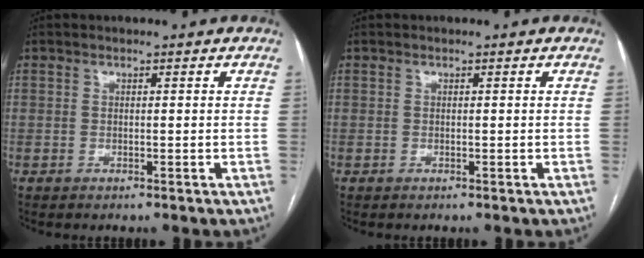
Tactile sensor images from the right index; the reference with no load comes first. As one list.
[{"total": 0.0}]